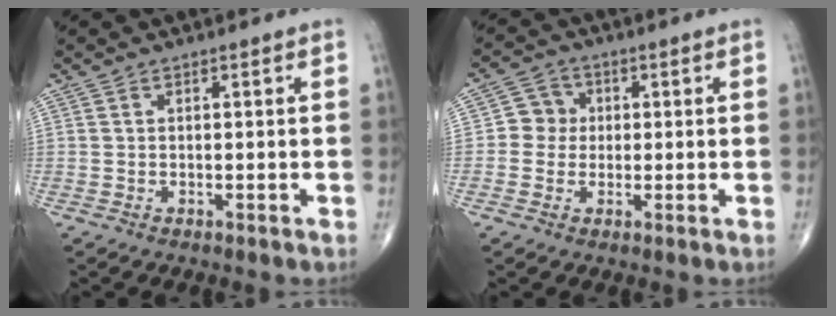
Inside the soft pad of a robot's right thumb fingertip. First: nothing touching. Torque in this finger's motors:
{"motor_torque": [-0.04, -0.02, 0.12, -0.05, 0.00]}